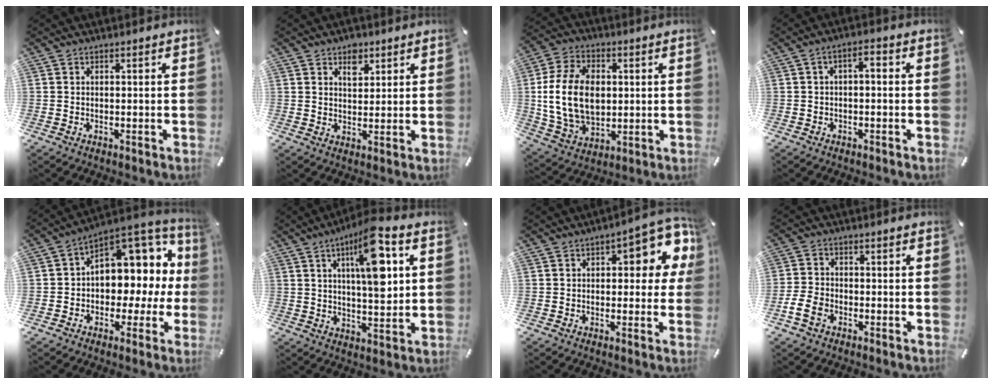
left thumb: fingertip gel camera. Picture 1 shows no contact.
{"total": 4.8, "force": [2.8, 3.2, 2.2], "torque": [-0.011, -0.009, 0.044]}
{"total": 16.5, "force": [1.1, 11.9, 11.3], "torque": [-0.246, 0.008, 0.021]}
{"total": 3.1, "force": [-1.3, 1.1, 2.6], "torque": [-0.047, 0.015, -0.028]}
{"total": 10.3, "force": [4.0, 8.1, 4.9], "torque": [-0.051, -0.055, 0.074]}
{"total": 15.2, "force": [5.4, 5.2, 13.3], "torque": [-0.211, -0.016, 0.081]}
{"total": 11.5, "force": [3.8, 5.2, 9.6], "torque": [-0.107, -0.024, 0.059]}
{"total": 5.4, "force": [-2.6, 3.9, 2.8], "torque": [-0.064, 0.011, -0.050]}